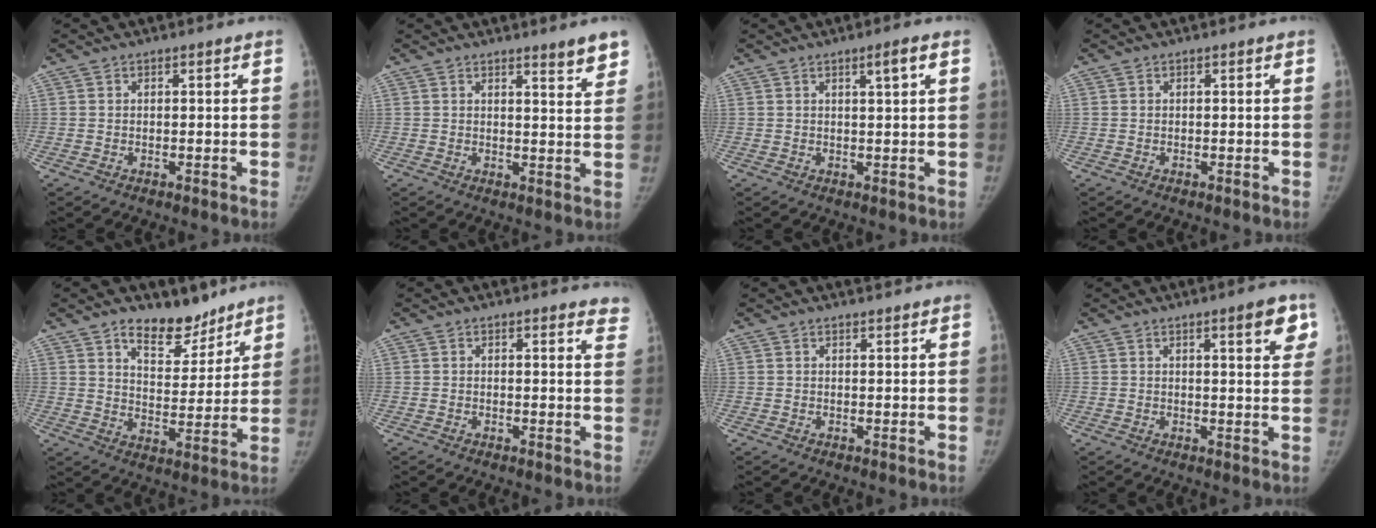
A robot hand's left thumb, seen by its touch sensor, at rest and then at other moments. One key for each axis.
{"total": 4.7, "fx": 3.6, "fy": 0.5, "fz": 3.0, "tx": -0.022, "ty": -0.025, "tz": 0.045}
{"total": 2.6, "fx": 1.2, "fy": 0.0, "fz": 2.3, "tx": -0.033, "ty": -0.005, "tz": 0.020}
{"total": 0.0}
{"total": 9.9, "fx": 7.8, "fy": 4.9, "fz": 3.7, "tx": -0.022, "ty": -0.058, "tz": 0.133}
{"total": 5.2, "fx": 4.9, "fy": 1.3, "fz": 1.3, "tx": 0.016, "ty": -0.022, "tz": 0.029}
{"total": 1.4, "fx": 1.3, "fy": 0.0, "fz": 0.3, "tx": 0.002, "ty": -0.006, "tz": 0.023}
{"total": 5.9, "fx": 3.2, "fy": 1.4, "fz": 4.8, "tx": -0.043, "ty": -0.012, "tz": 0.039}